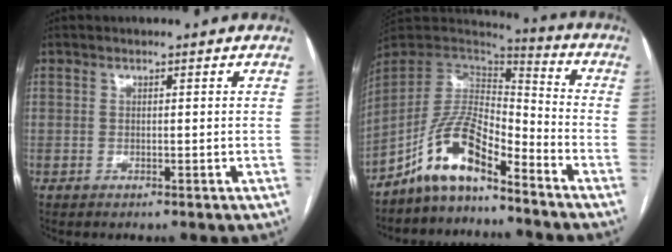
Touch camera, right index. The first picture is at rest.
{"total": 10.9, "force": [-7.8, 3.2, 7.0], "torque": [-0.143, 0.027, -0.145]}